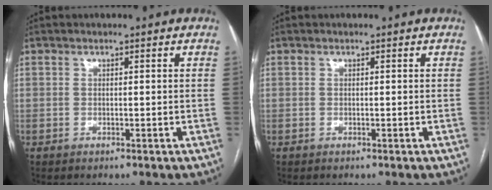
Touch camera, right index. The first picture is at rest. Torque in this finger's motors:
{"motor_torque": [0.00, 0.00, 0.00, 0.00]}